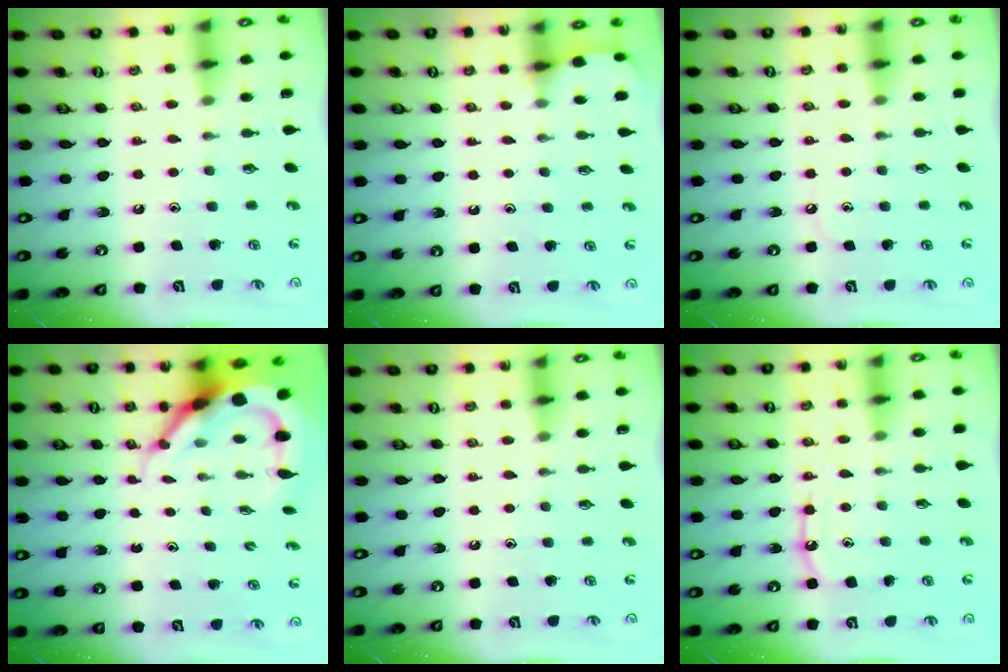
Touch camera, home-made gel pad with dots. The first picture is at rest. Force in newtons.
{"total": 2.6, "press": 2.6, "slide": 0.2}
{"total": 3.3, "press": 3.3, "slide": 0.5}
{"total": 10.9, "press": 10.8, "slide": 1.2}
{"total": 0.0}
{"total": 8.8, "press": 8.8, "slide": 0.5}